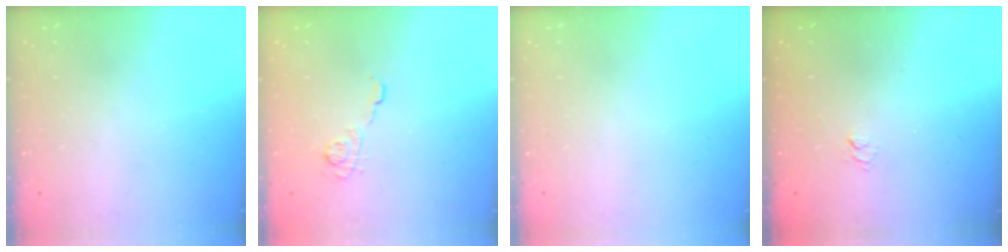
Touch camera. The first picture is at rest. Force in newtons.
{"total": 9.5, "press": 9.5, "slide": 0.8}
{"total": 0.0}
{"total": 1.9, "press": 1.5, "slide": 1.3}